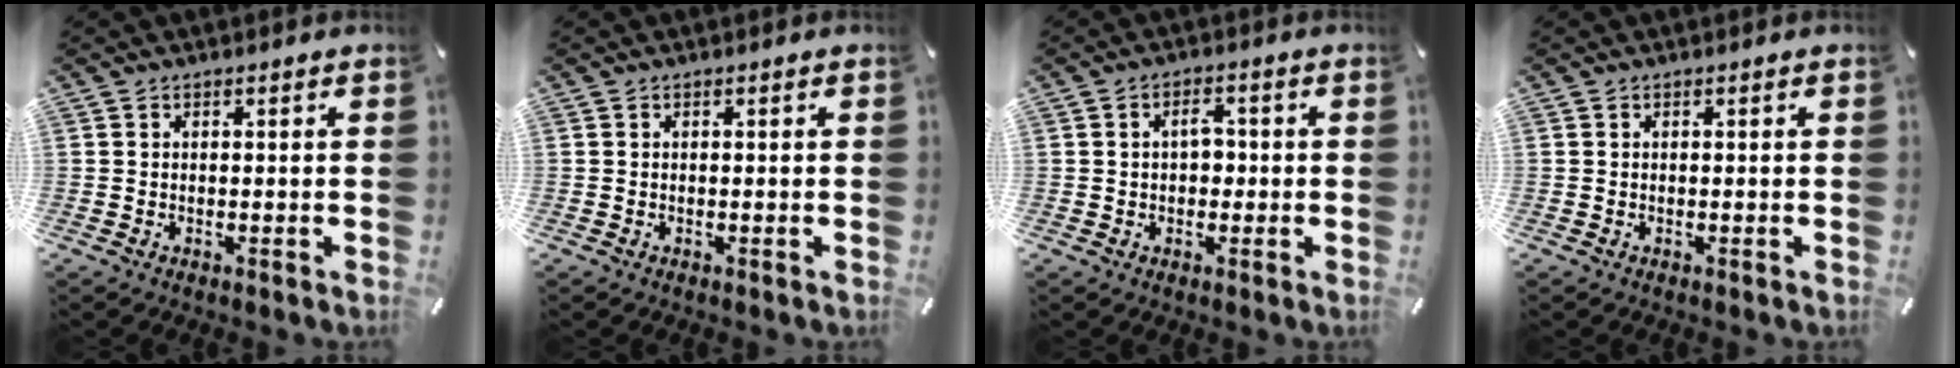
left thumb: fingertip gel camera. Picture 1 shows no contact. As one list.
[{"total": 0.0}, {"total": 4.0, "force": [0.1, 2.6, 3.0], "torque": [-0.043, 0.004, -0.005]}, {"total": 0.0}]